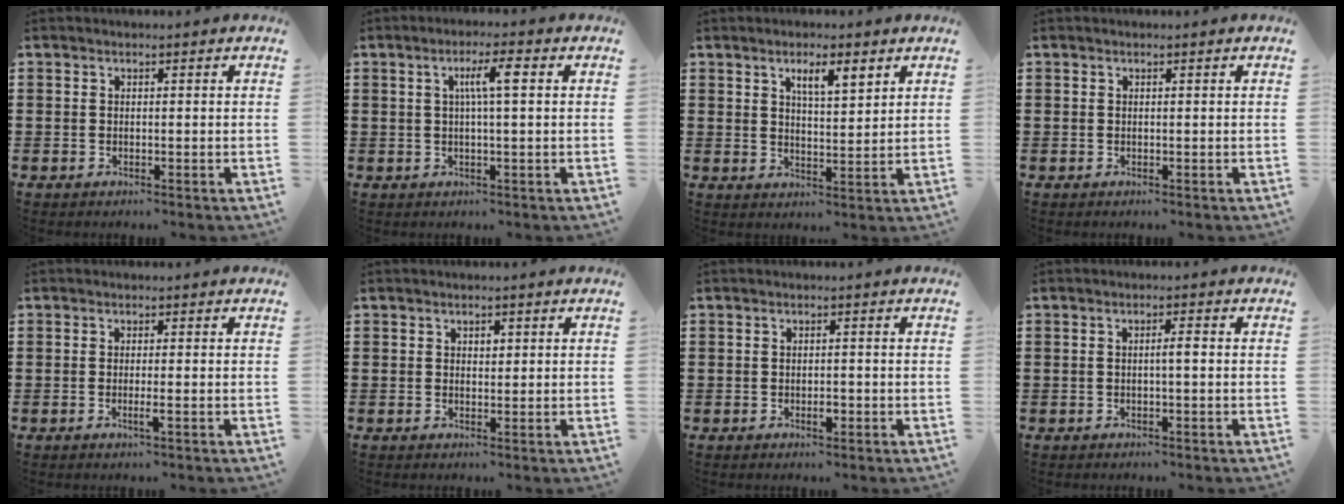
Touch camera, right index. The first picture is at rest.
{"total": 4.6, "force": [0.8, 0.4, 4.5], "torque": [-0.086, 0.005, 0.009]}
{"total": 4.4, "force": [2.6, 1.1, 3.4], "torque": [-0.056, -0.002, 0.041]}
{"total": 0.0}
{"total": 1.5, "force": [-0.6, -0.1, 1.4], "torque": [-0.024, -0.005, -0.010]}
{"total": 1.2, "force": [0.6, 0.8, 0.6], "torque": [-0.013, 0.005, 0.011]}
{"total": 1.6, "force": [-0.5, 0.6, 1.4], "torque": [-0.026, 0.000, -0.009]}
{"total": 1.7, "force": [-0.2, 0.1, 1.7], "torque": [-0.031, 0.001, -0.005]}